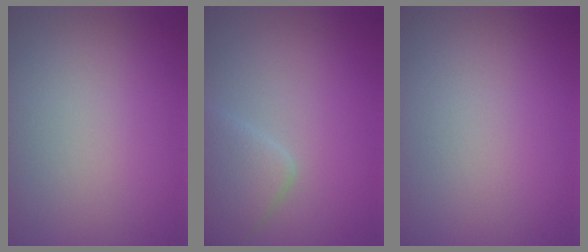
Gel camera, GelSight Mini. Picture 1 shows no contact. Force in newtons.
{"total": 3.4, "press": 3.4, "slide": 0.1}
{"total": 0.0}